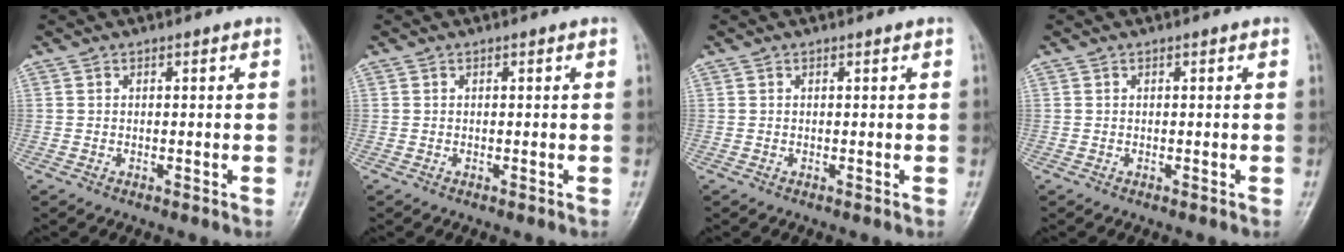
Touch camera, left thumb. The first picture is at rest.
{"total": 0.0}
{"total": 0.0}
{"total": 0.0}